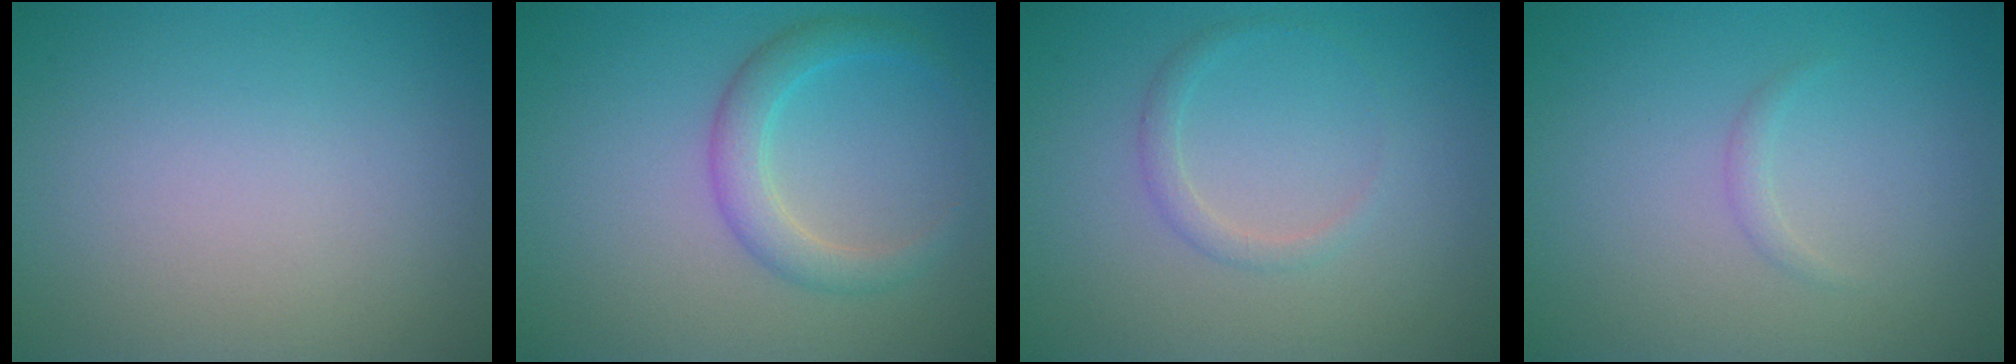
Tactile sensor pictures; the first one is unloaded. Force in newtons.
{"total": 2.9, "press": 2.9, "slide": 0.1}
{"total": 1.2, "press": 1.2, "slide": 0.1}
{"total": 0.8, "press": 0.8, "slide": 0.0}